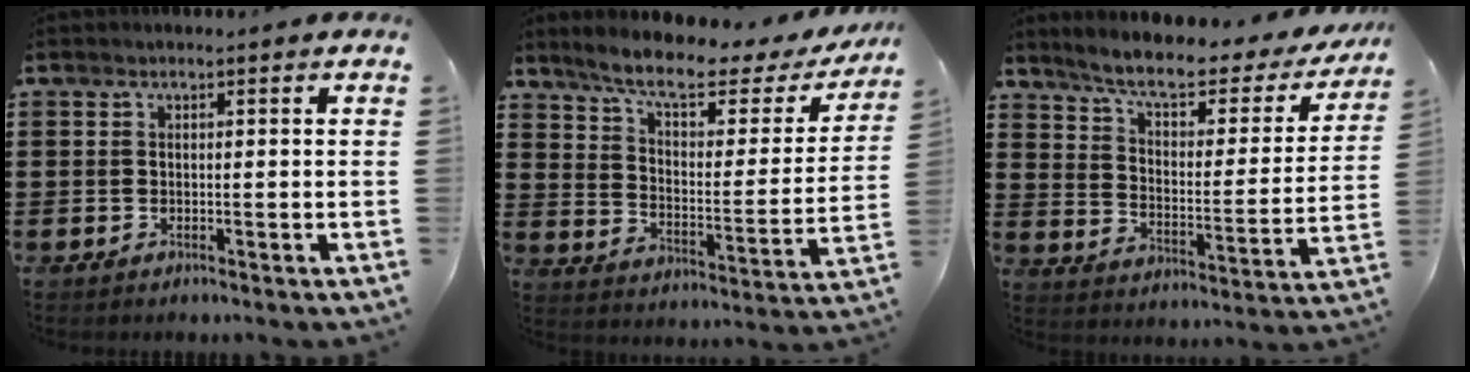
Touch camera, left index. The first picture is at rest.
{"total": 8.1, "force": [6.2, 1.4, 5.1], "torque": [-0.114, -0.030, 0.101]}
{"total": 7.0, "force": [5.6, 1.2, 4.0], "torque": [-0.093, -0.031, 0.089]}